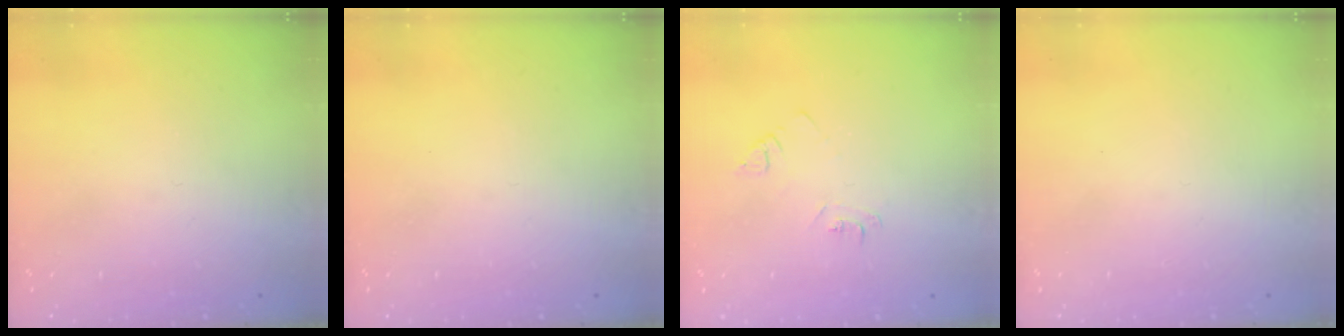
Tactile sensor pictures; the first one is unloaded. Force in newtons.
{"total": 0.0}
{"total": 4.2, "press": 4.1, "slide": 0.6}
{"total": 1.6, "press": 1.6, "slide": 0.1}